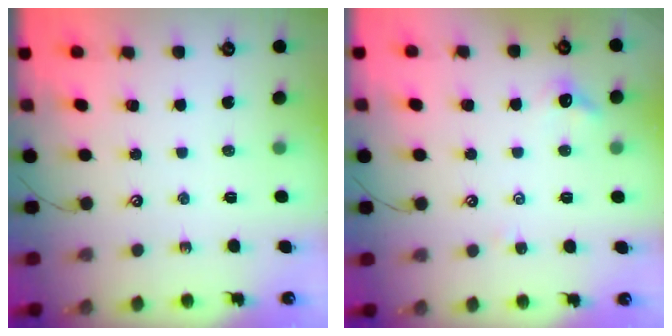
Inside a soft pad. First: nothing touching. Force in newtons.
{"total": 2.1, "press": 2.1, "slide": 0.5}